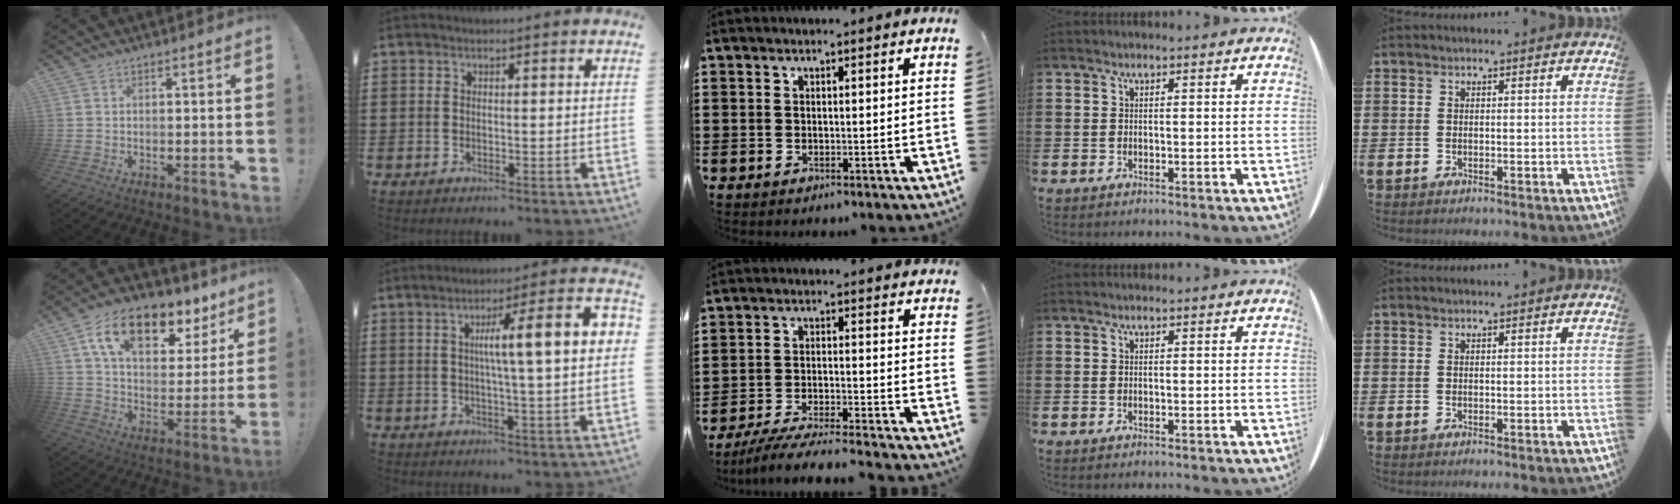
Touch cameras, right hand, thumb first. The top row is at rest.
{"thumb": {"total": 17.8, "force": [10.4, 9.2, 11.1], "torque": [-0.181, -0.048, 0.181]}, "index": {"total": 10.8, "force": [1.8, 1.0, 10.6], "torque": [-0.180, -0.001, 0.020]}, "middle": {"total": 5.9, "force": [-5.6, 0.0, 2.0], "torque": [-0.044, -0.014, -0.109]}}